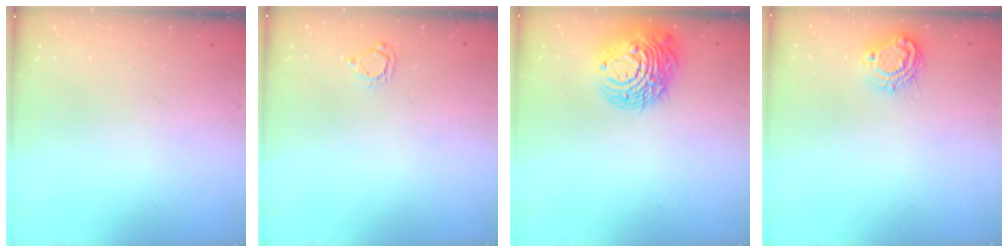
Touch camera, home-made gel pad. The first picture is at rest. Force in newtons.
{"total": 3.8, "press": 3.8, "slide": 0.2}
{"total": 13.6, "press": 13.4, "slide": 1.9}
{"total": 8.8, "press": 8.8, "slide": 0.5}